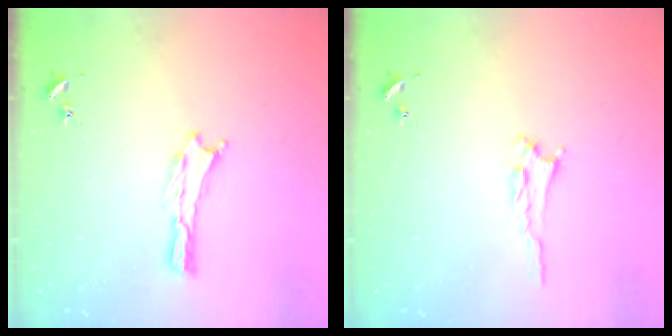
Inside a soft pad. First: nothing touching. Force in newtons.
{"total": 2.2, "press": 2.2, "slide": 0.3}